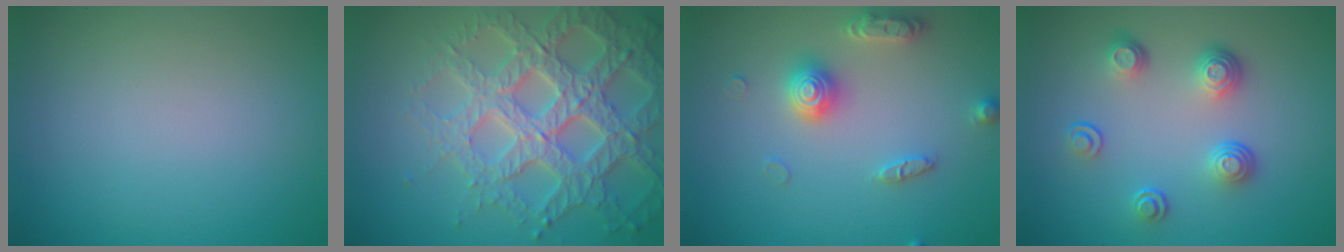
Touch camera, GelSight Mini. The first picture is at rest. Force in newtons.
{"total": 7.0, "press": 6.7, "slide": 1.8}
{"total": 3.7, "press": 3.6, "slide": 0.4}
{"total": 3.7, "press": 2.7, "slide": 2.6}